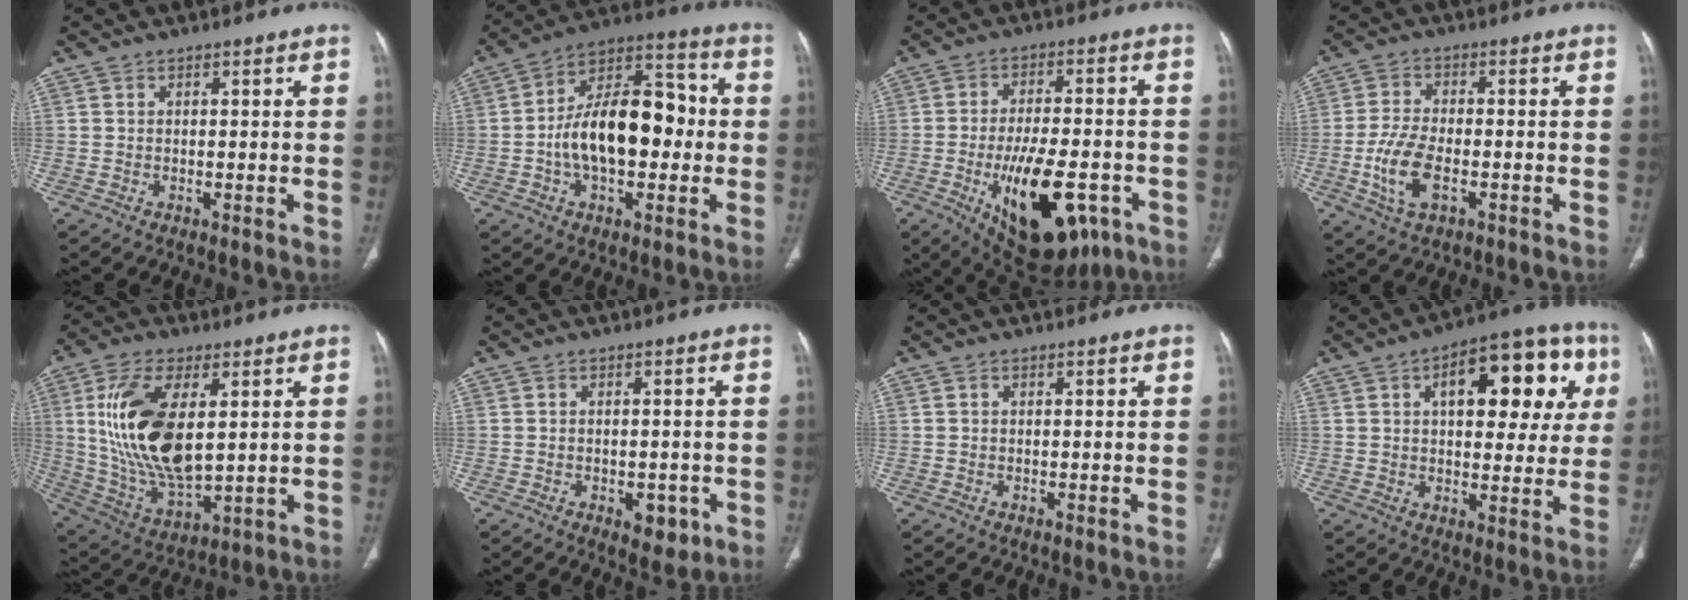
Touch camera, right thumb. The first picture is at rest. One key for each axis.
{"total": 18.9, "fx": -1.4, "fy": 10.7, "fz": 15.5, "tx": -0.235, "ty": 0.043, "tz": -0.029}
{"total": 20.0, "fx": -7.6, "fy": 9.4, "fz": 16.0, "tx": -0.235, "ty": 0.015, "tz": -0.093}
{"total": 8.5, "fx": -2.6, "fy": 4.1, "fz": 6.9, "tx": -0.153, "ty": 0.008, "tz": -0.048}
{"total": 19.5, "fx": 3.7, "fy": 9.3, "fz": 16.8, "tx": -0.330, "ty": -0.021, "tz": 0.081}
{"total": 4.6, "fx": -1.7, "fy": 2.7, "fz": 3.3, "tx": -0.026, "ty": 0.004, "tz": -0.013}
{"total": 0.0}
{"total": 19.4, "fx": 6.2, "fy": 9.5, "fz": 15.8, "tx": -0.161, "ty": 0.013, "tz": 0.076}